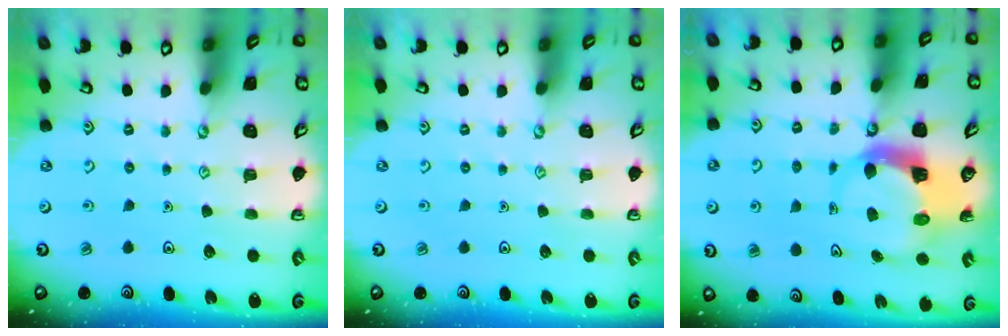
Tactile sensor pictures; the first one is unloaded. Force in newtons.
{"total": 0.0}
{"total": 5.8, "press": 5.7, "slide": 0.7}